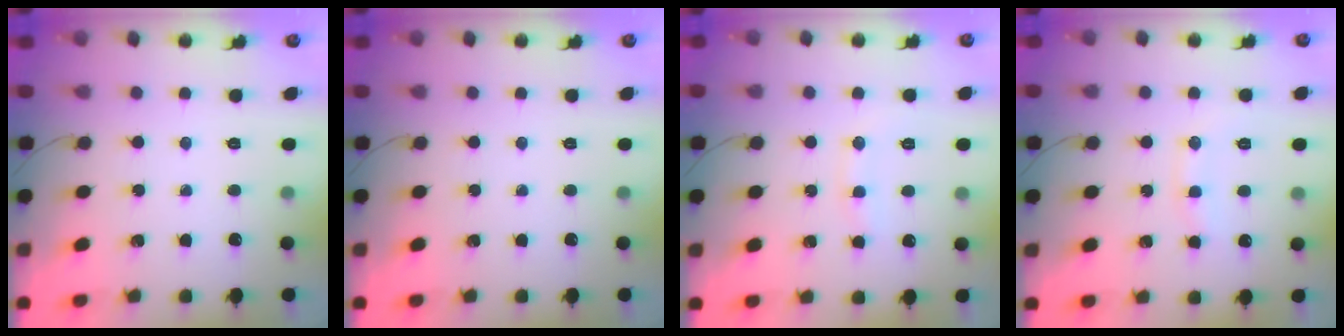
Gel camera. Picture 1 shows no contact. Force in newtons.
{"total": 0.0}
{"total": 7.0, "press": 6.9, "slide": 0.9}
{"total": 7.6, "press": 7.5, "slide": 0.9}